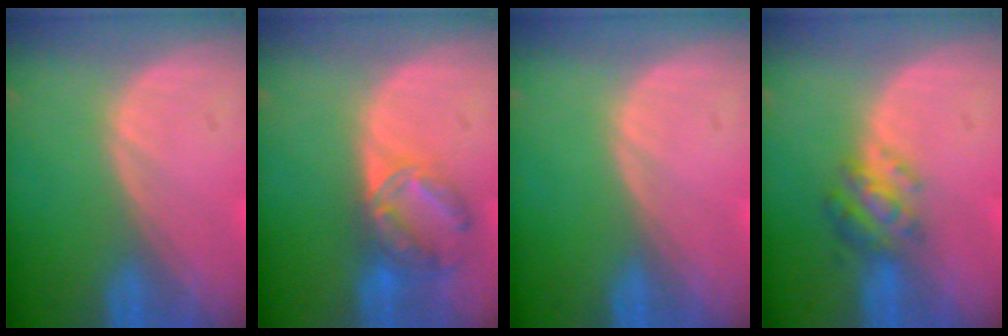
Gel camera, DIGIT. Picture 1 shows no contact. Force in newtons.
{"total": 7.3, "press": 6.0, "slide": 4.0}
{"total": 0.0}
{"total": 4.8, "press": 4.6, "slide": 1.6}